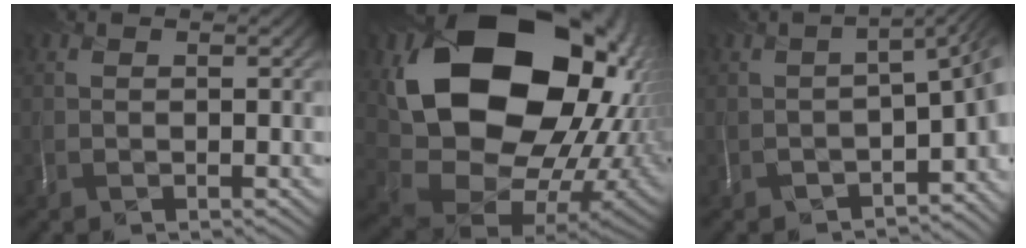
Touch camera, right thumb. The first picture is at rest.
{"total": 21.7, "force": [6.0, 16.7, 12.5], "torque": [-0.264, -0.030, 0.157]}
{"total": 7.0, "force": [-2.9, 2.8, 5.7], "torque": [-0.066, -0.017, -0.036]}